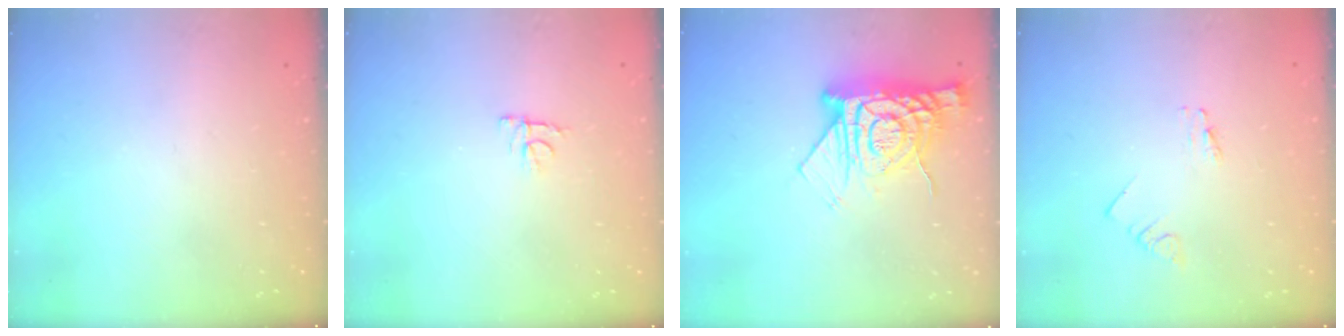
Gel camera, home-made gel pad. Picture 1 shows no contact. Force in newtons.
{"total": 4.0, "press": 4.0, "slide": 0.3}
{"total": 12.8, "press": 12.8, "slide": 1.2}
{"total": 0.6, "press": 0.6, "slide": 0.1}